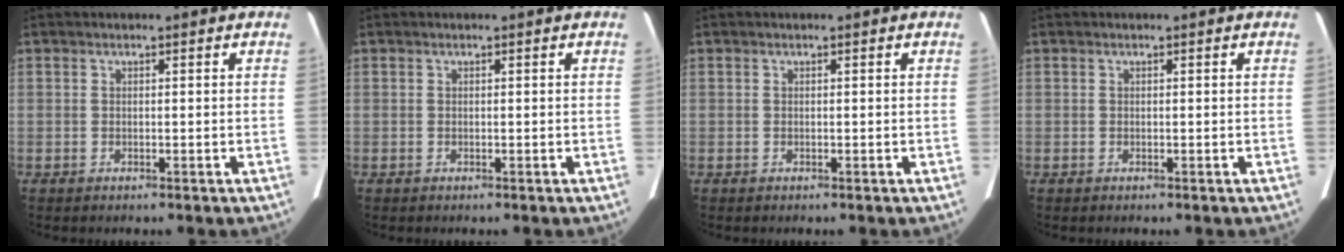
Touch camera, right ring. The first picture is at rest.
{"total": 0.0}
{"total": 0.0}
{"total": 0.0}